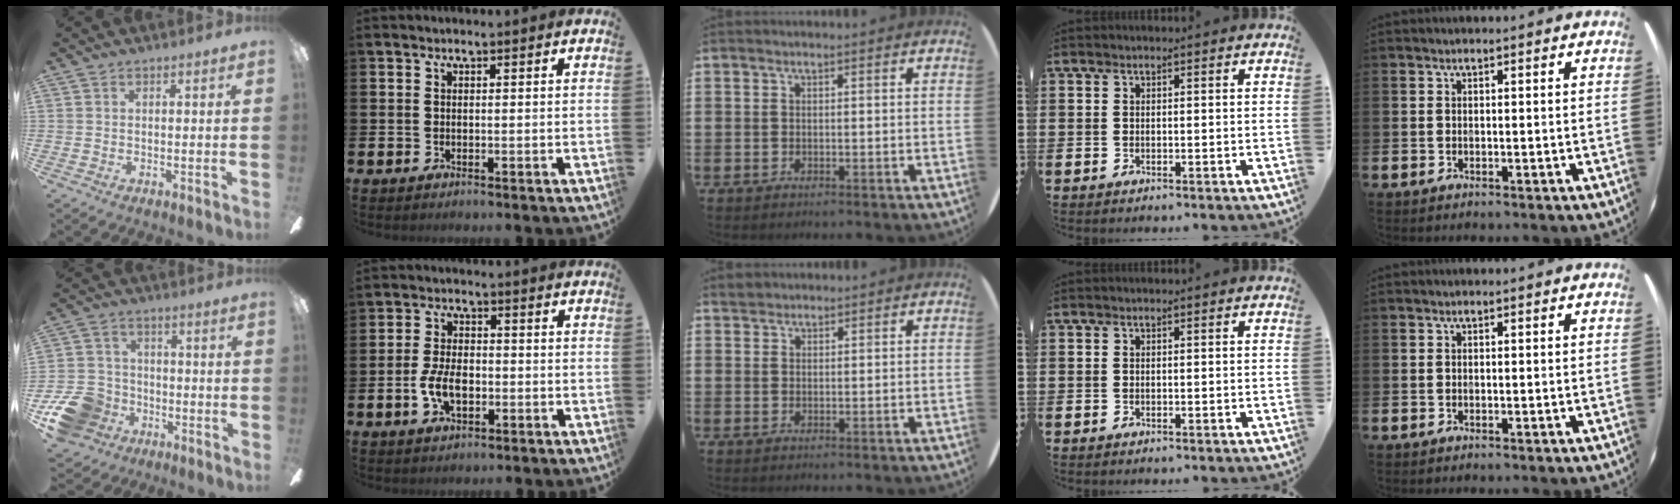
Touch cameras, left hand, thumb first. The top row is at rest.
{"thumb": {"total": 12.8, "force": [-6.3, 10.0, 4.9], "torque": [-0.115, 0.051, -0.108]}, "index": {"total": 5.2, "force": [-1.2, 3.0, 4.0], "torque": [-0.084, 0.002, -0.026]}, "middle": {"total": 1.5, "force": [1.5, 0.5, -0.1], "torque": [0.007, 0.001, 0.028]}}